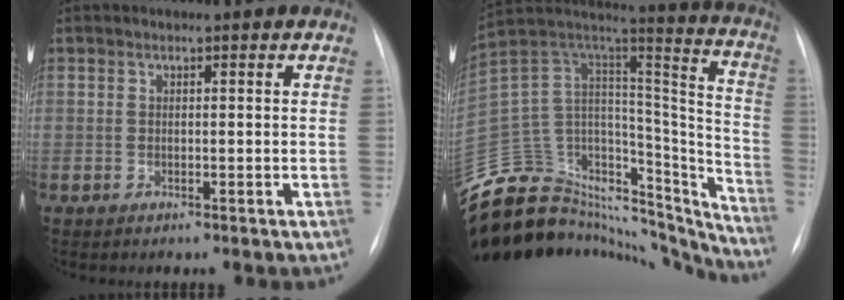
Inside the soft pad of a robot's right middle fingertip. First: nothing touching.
{"total": 34.7, "force": [-31.5, 10.3, 10.3], "torque": [-0.182, 0.028, -0.469]}